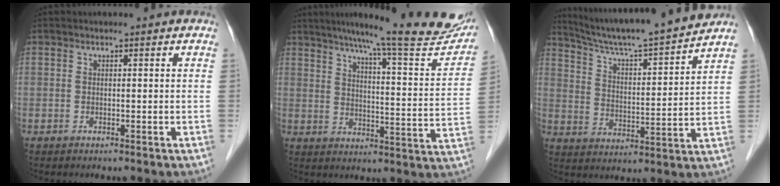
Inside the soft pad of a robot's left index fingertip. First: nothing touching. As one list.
[{"total": 22.6, "force": [19.6, 1.5, 11.2], "torque": [-0.156, -0.049, 0.243]}, {"total": 16.2, "force": [15.0, -1.0, 6.0], "torque": [-0.111, -0.010, 0.233]}]